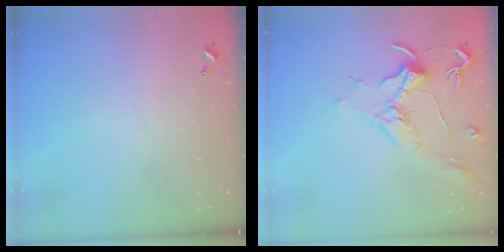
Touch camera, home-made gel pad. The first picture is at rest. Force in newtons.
{"total": 2.0, "press": 1.8, "slide": 0.8}